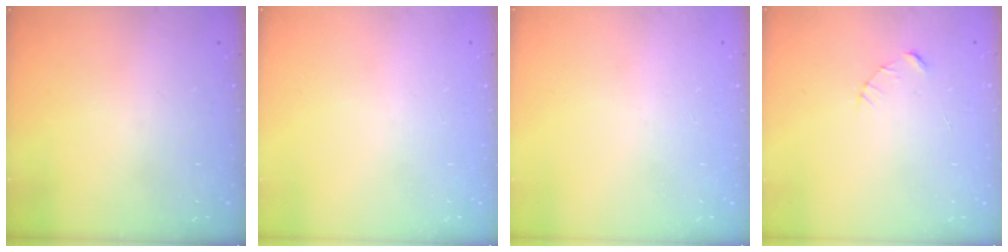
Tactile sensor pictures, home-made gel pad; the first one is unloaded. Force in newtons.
{"total": 0.0}
{"total": 0.0}
{"total": 2.3, "press": 2.3, "slide": 0.3}